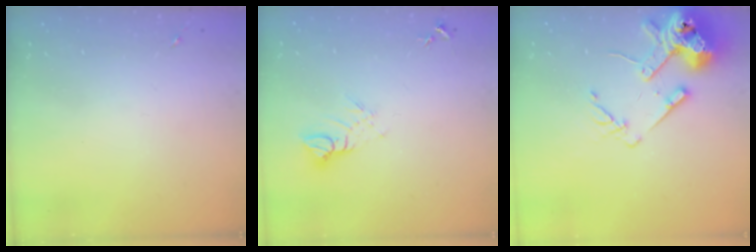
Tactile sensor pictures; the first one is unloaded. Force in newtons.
{"total": 6.6, "press": 6.6, "slide": 0.5}
{"total": 15.2, "press": 14.9, "slide": 2.8}